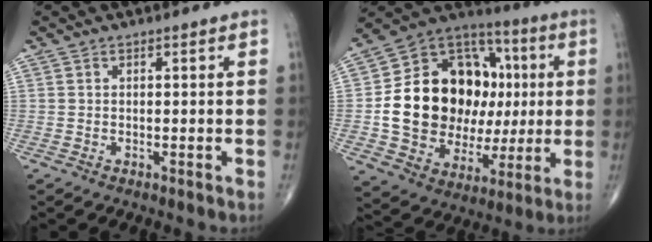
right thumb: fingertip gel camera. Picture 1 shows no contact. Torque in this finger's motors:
{"motor_torque": [0.15, 3.77, 1.90, 0.07, 0.20]}